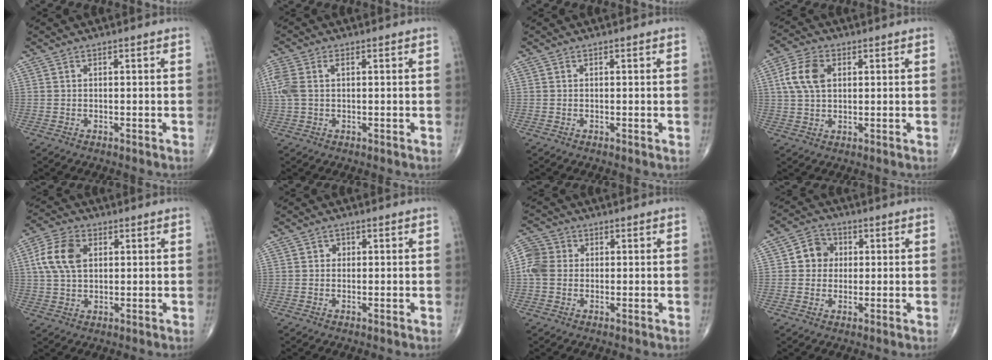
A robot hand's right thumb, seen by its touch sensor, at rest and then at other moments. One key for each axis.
{"total": 6.0, "fx": 1.0, "fy": 3.6, "fz": 4.7, "tx": -0.146, "ty": 0.024, "tz": 0.023}
{"total": 0.0}
{"total": 7.6, "fx": 1.8, "fy": 4.8, "fz": 5.6, "tx": -0.113, "ty": 0.007, "tz": 0.034}
{"total": 9.1, "fx": 2.1, "fy": 5.8, "fz": 6.6, "tx": -0.133, "ty": 0.009, "tz": 0.038}
{"total": 1.1, "fx": 0.1, "fy": 1.1, "fz": 0.3, "tx": 0.004, "ty": 0.003, "tz": -0.002}
{"total": 5.4, "fx": 0.1, "fy": 4.7, "fz": 2.7, "tx": -0.054, "ty": 0.013, "tz": -0.007}
{"total": 5.8, "fx": 0.7, "fy": 5.3, "fz": 2.4, "tx": -0.013, "ty": 0.008, "tz": 0.002}